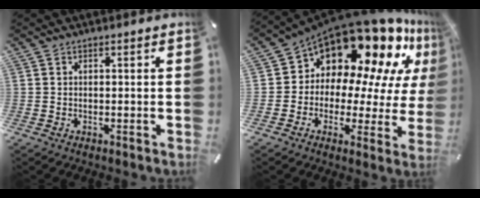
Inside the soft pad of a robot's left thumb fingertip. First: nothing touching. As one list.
[{"total": 16.4, "force": [12.4, 8.5, 6.5], "torque": [-0.113, -0.120, 0.217]}]